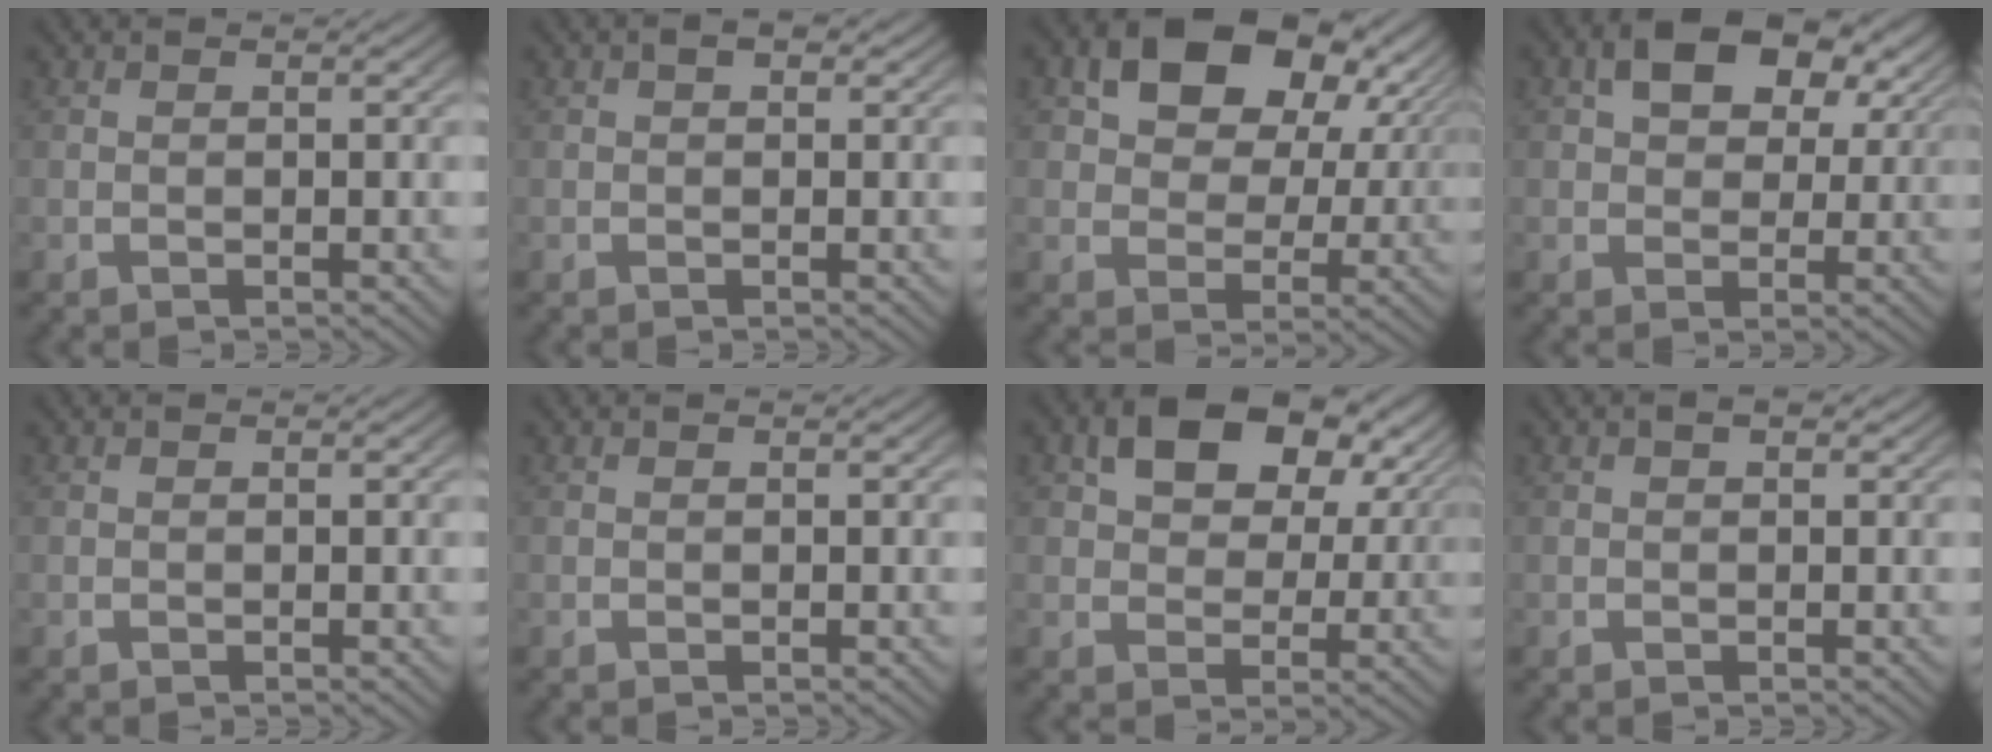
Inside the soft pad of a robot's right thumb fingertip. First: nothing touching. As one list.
[{"total": 1.2, "force": [0.6, 0.7, 0.8], "torque": [-0.013, 0.001, 0.007]}, {"total": 9.3, "force": [3.4, 5.8, 6.4], "torque": [-0.124, -0.009, 0.063]}, {"total": 6.6, "force": [3.3, 3.6, 4.5], "torque": [-0.067, 0.012, 0.052]}, {"total": 0.0}, {"total": 0.0}, {"total": 7.6, "force": [3.5, 4.2, 5.3], "torque": [-0.087, 0.007, 0.060]}, {"total": 0.9, "force": [0.5, 0.4, 0.6], "torque": [-0.008, 0.002, 0.006]}]